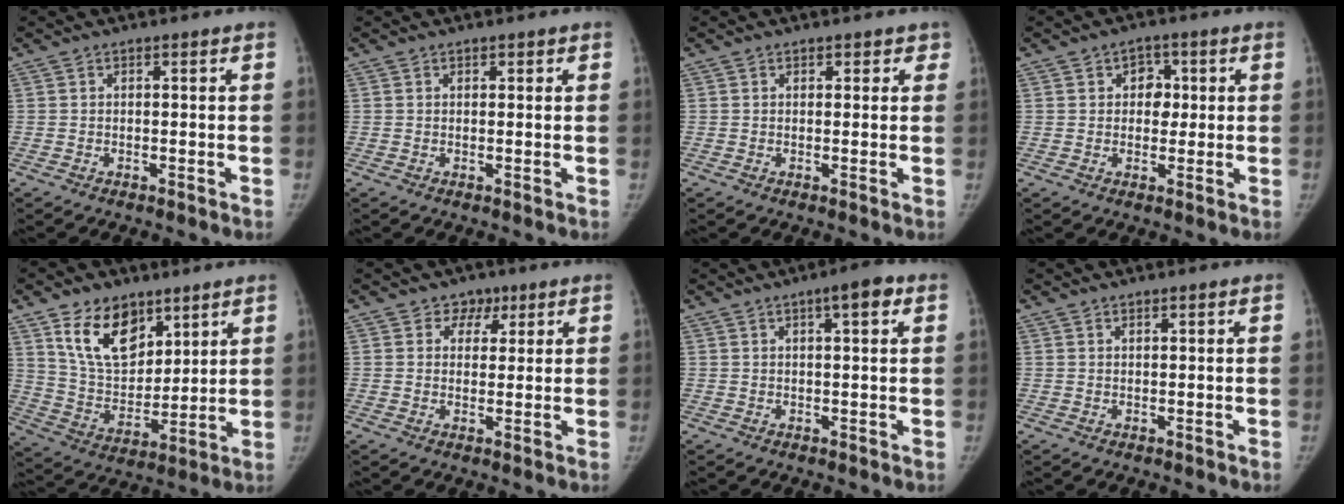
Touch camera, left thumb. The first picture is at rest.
{"total": 0.9, "force": [0.6, 0.5, 0.4], "torque": [0.002, -0.003, 0.005]}
{"total": 2.0, "force": [1.3, 1.4, 0.5], "torque": [0.025, -0.004, 0.009]}
{"total": 4.5, "force": [0.9, 3.6, 2.5], "torque": [-0.002, 0.002, 0.008]}
{"total": 14.6, "force": [8.5, 9.0, 7.8], "torque": [-0.095, -0.052, 0.166]}
{"total": 3.8, "force": [2.1, 3.1, 0.7], "torque": [0.021, -0.006, 0.026]}
{"total": 4.3, "force": [2.0, 1.1, 3.7], "torque": [-0.046, 0.000, 0.024]}
{"total": 0.5, "force": [0.5, 0.1, 0.2], "torque": [0.000, -0.002, 0.009]}